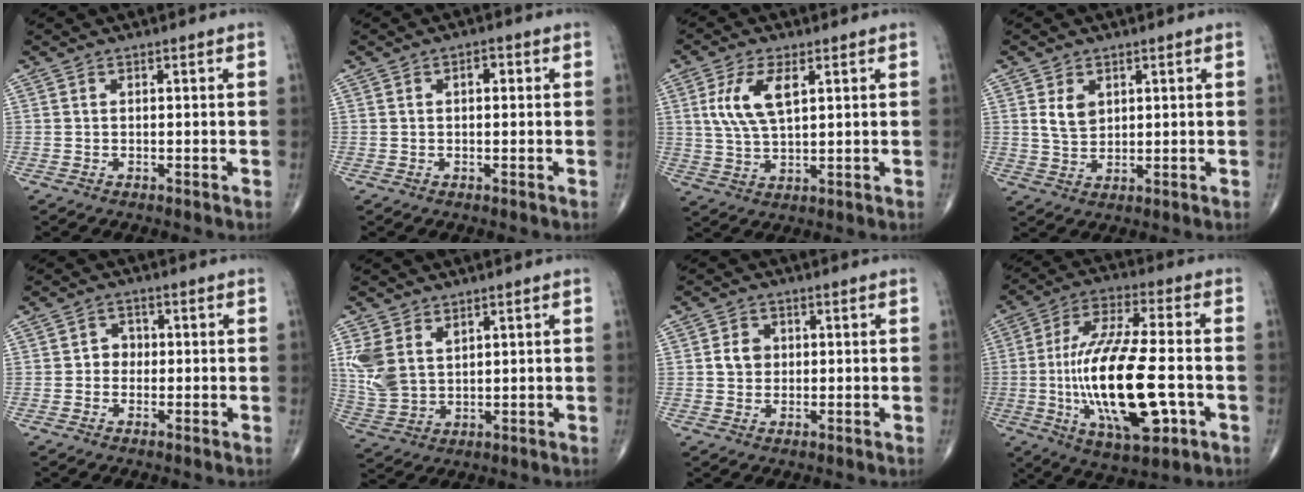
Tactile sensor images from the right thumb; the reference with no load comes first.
{"total": 1.8, "force": [0.4, 1.1, 1.4], "torque": [-0.016, 0.007, 0.002]}
{"total": 8.6, "force": [2.8, 3.8, 7.2], "torque": [-0.147, -0.005, 0.057]}
{"total": 4.3, "force": [1.6, 3.0, 2.6], "torque": [-0.035, -0.013, 0.036]}
{"total": 2.6, "force": [-0.3, 2.4, 1.1], "torque": [0.005, 0.010, -0.013]}
{"total": 8.1, "force": [3.3, 5.2, 5.2], "torque": [-0.110, -0.010, 0.081]}
{"total": 3.7, "force": [0.5, 3.2, 1.8], "torque": [-0.014, 0.003, 0.006]}
{"total": 22.1, "force": [-4.0, 7.8, 20.3], "torque": [-0.390, 0.014, -0.057]}